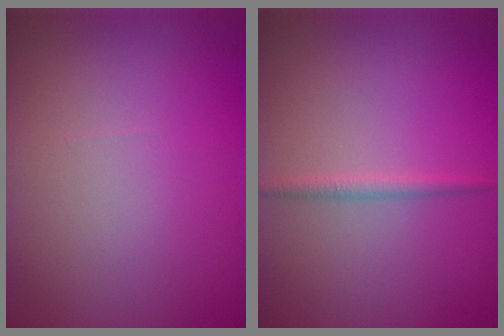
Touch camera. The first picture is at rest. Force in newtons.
{"total": 1.1, "press": 1.1, "slide": 0.1}